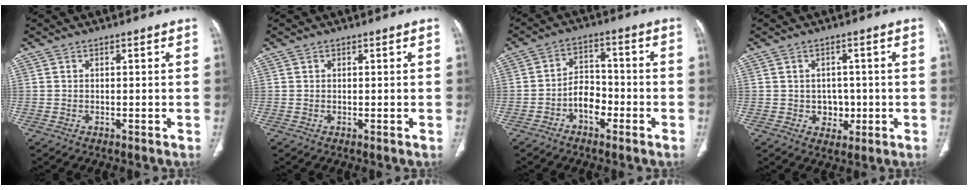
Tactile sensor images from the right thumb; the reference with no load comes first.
{"total": 0.0}
{"total": 6.2, "force": [-2.9, 4.1, 3.7], "torque": [-0.039, 0.033, -0.058]}
{"total": 4.4, "force": [-0.7, 3.7, 2.2], "torque": [-0.001, 0.005, -0.004]}